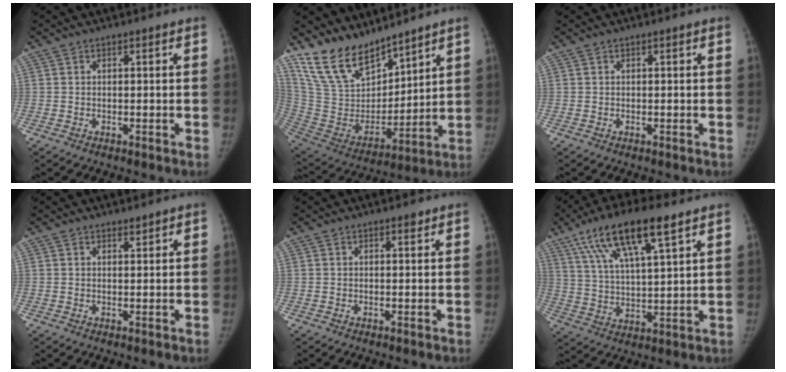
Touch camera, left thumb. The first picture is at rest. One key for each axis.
{"total": 16.7, "fx": 13.9, "fy": 6.8, "fz": 6.1, "tx": -0.075, "ty": -0.079, "tz": 0.283}
{"total": 0.0}
{"total": 0.8, "fx": 0.8, "fy": 0.3, "fz": 0.2, "tx": 0.000, "ty": -0.007, "tz": 0.011}
{"total": 0.7, "fx": 0.5, "fy": 0.3, "fz": 0.4, "tx": -0.003, "ty": -0.003, "tz": 0.006}
{"total": 16.1, "fx": 9.0, "fy": 4.1, "fz": 12.7, "tx": -0.225, "ty": -0.015, "tz": 0.167}